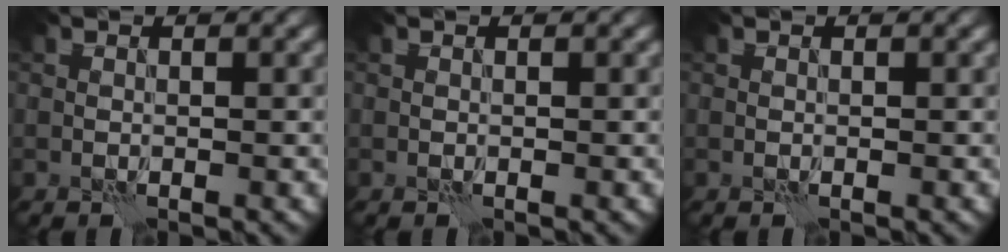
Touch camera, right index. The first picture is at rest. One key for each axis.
{"total": 0.0}
{"total": 0.0}